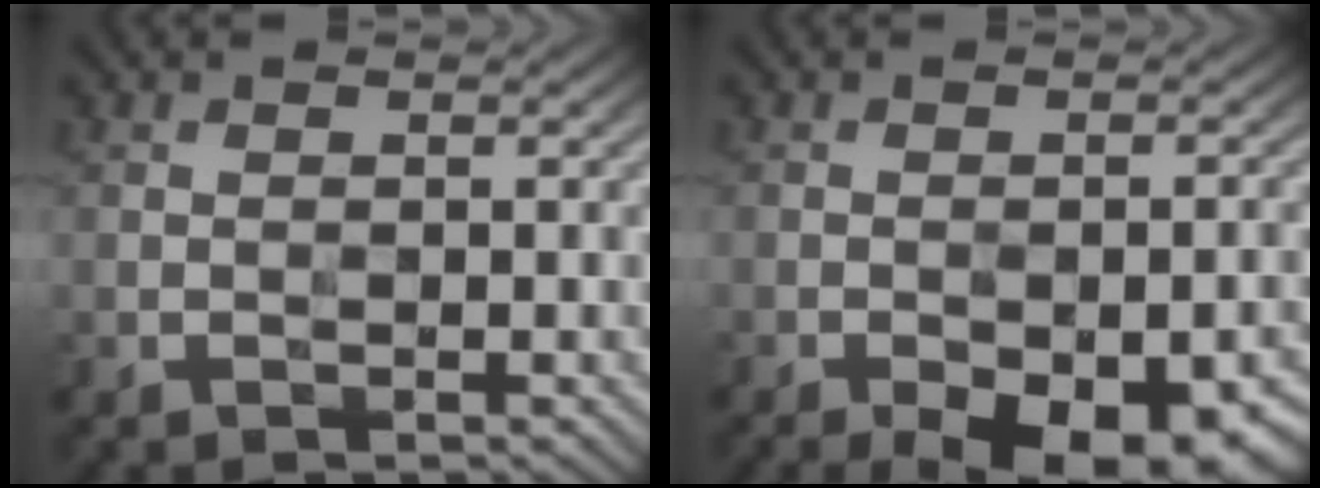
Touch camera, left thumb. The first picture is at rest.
{"total": 11.6, "force": [-7.0, 5.0, 7.8], "torque": [-0.094, -0.014, -0.081]}